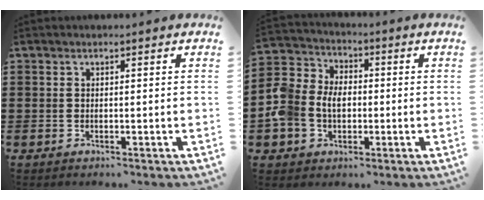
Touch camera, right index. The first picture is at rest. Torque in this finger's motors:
{"motor_torque": [1.42, -0.32, 0.30, 0.12]}